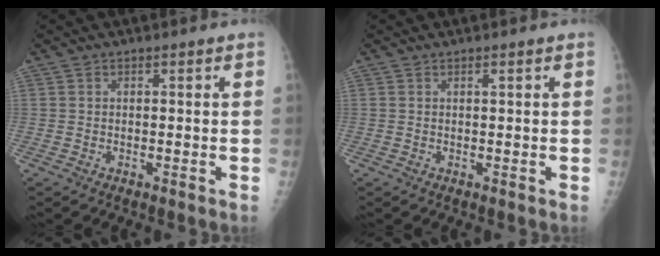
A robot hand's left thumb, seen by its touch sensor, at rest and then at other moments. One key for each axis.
{"total": 0.0}